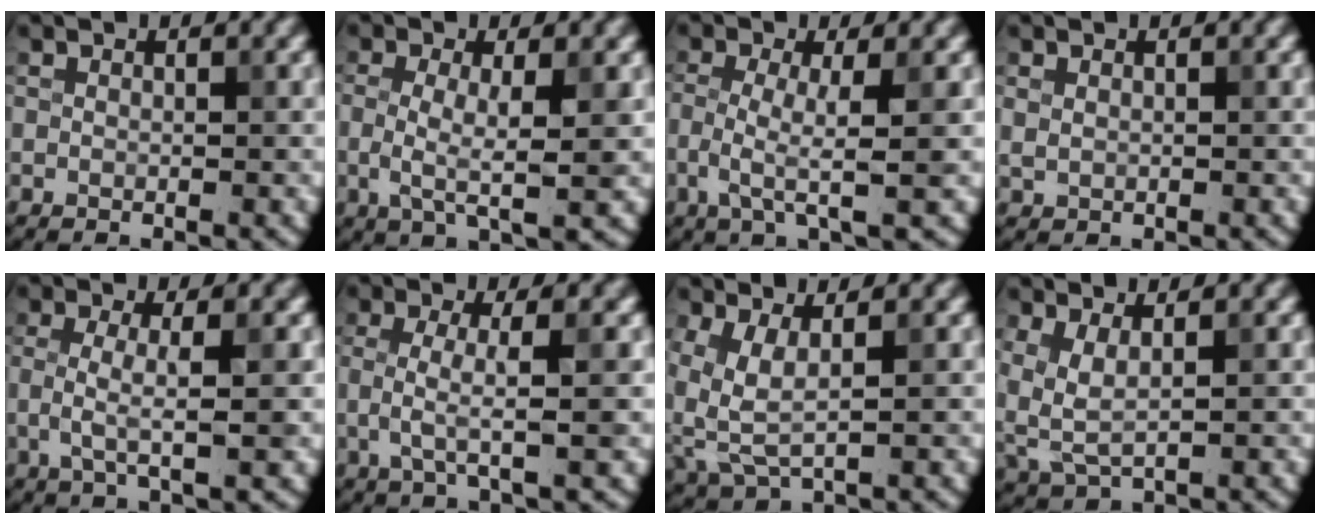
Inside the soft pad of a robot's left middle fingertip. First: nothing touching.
{"total": 4.0, "force": [-0.4, 1.0, 3.8], "torque": [-0.084, -0.006, -0.008]}
{"total": 3.8, "force": [-0.8, 0.7, 3.6], "torque": [-0.081, -0.007, -0.020]}
{"total": 0.8, "force": [0.2, 0.6, 0.5], "torque": [-0.017, -0.002, 0.010]}
{"total": 3.4, "force": [-0.4, 0.6, 3.3], "torque": [-0.072, -0.005, -0.007]}
{"total": 3.7, "force": [-0.4, 0.7, 3.6], "torque": [-0.077, -0.005, -0.009]}
{"total": 3.9, "force": [0.4, 1.9, 3.4], "torque": [-0.097, -0.013, 0.015]}
{"total": 3.2, "force": [0.8, 1.4, 2.8], "torque": [-0.075, -0.004, 0.018]}